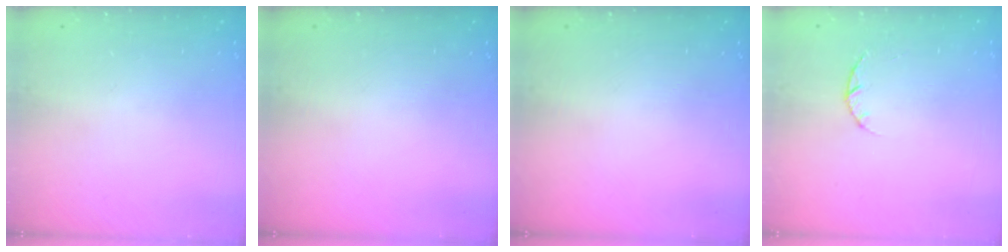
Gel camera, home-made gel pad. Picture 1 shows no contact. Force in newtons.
{"total": 0.0}
{"total": 0.0}
{"total": 1.4, "press": 1.3, "slide": 0.3}